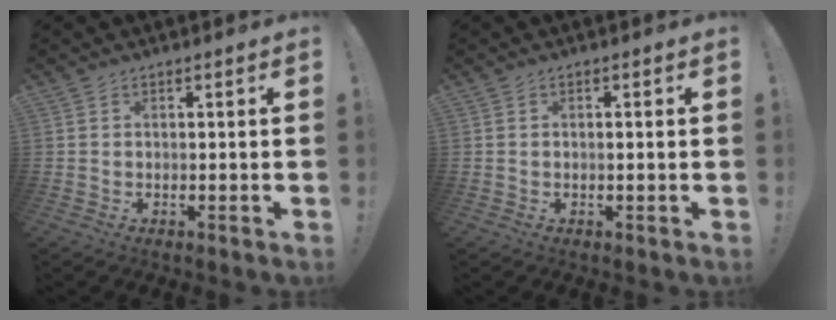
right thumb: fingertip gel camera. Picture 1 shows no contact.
{"total": 0.9, "force": [-0.2, 0.0, 0.9], "torque": [-0.009, -0.002, -0.005]}